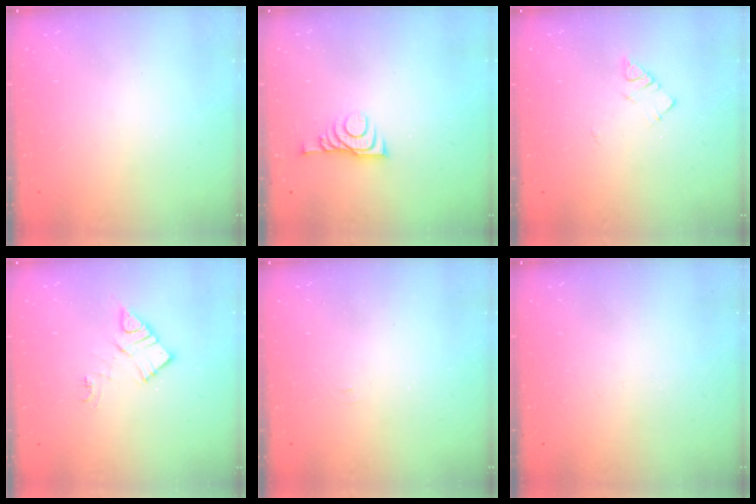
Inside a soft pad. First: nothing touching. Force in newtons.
{"total": 6.7, "press": 6.7, "slide": 0.7}
{"total": 2.9, "press": 2.9, "slide": 0.5}
{"total": 8.8, "press": 8.8, "slide": 0.2}
{"total": 3.3, "press": 3.3, "slide": 0.5}
{"total": 0.0}